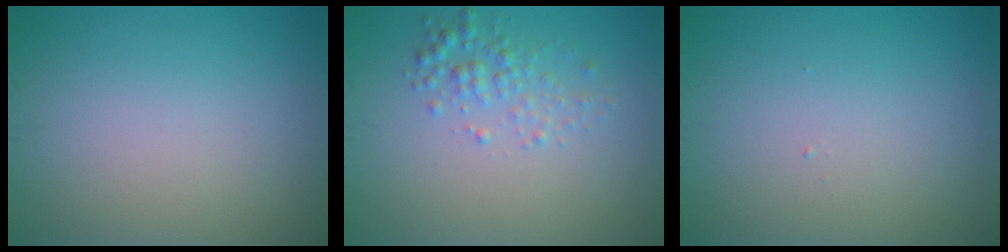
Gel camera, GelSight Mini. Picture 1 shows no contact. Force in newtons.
{"total": 2.0, "press": 2.0, "slide": 0.1}
{"total": 0.0}